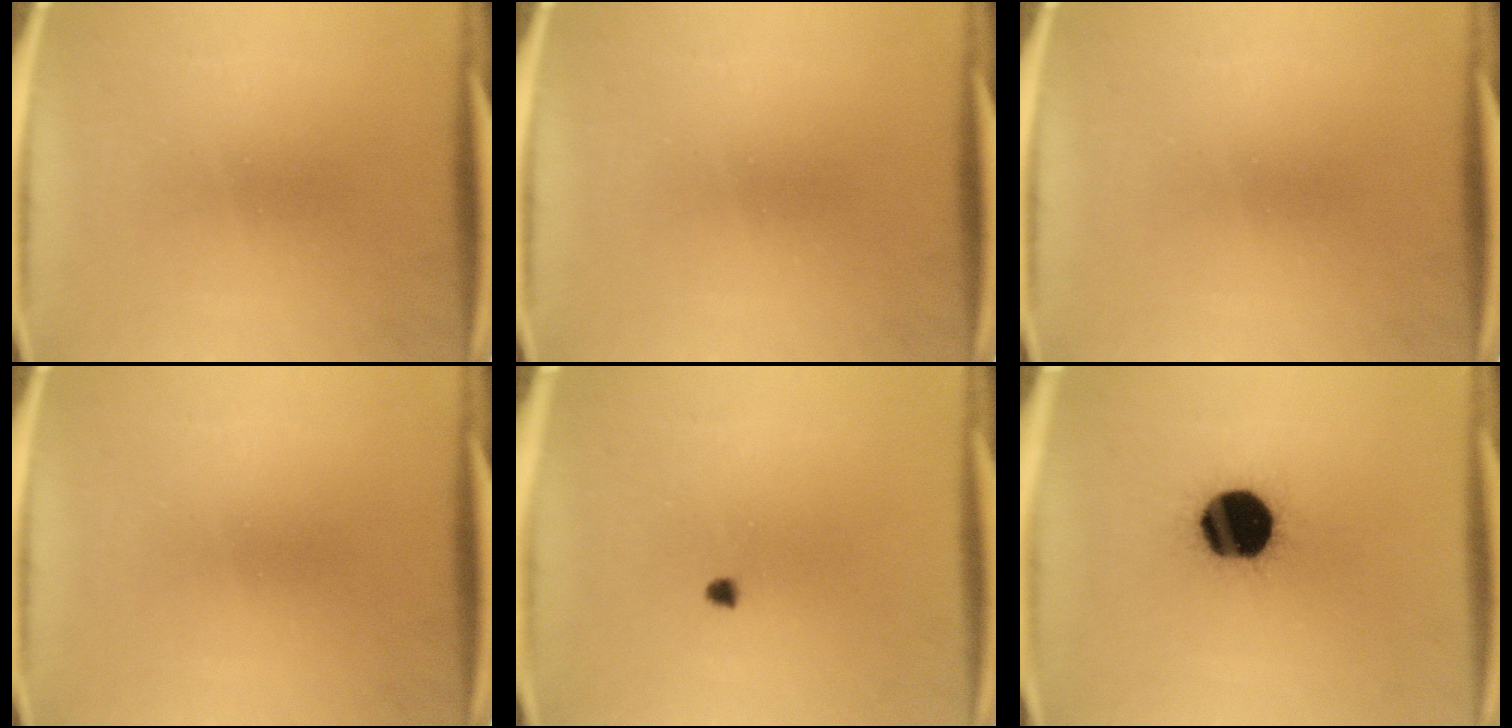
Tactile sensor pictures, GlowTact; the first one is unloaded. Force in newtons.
{"total": 0.0}
{"total": 0.0}
{"total": 0.0}
{"total": 1.0}
{"total": 19.9}